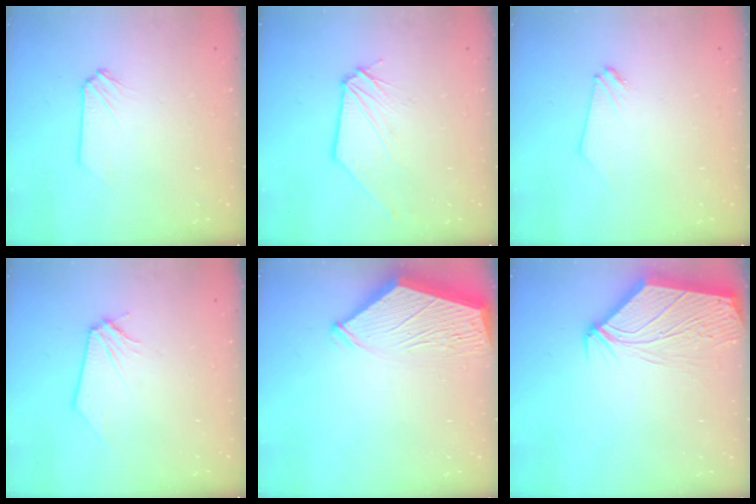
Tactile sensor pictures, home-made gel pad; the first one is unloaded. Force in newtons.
{"total": 1.0, "press": 1.0, "slide": 0.1}
{"total": 0.0}
{"total": 0.0}
{"total": 4.2, "press": 4.1, "slide": 0.6}
{"total": 7.1, "press": 7.0, "slide": 1.0}